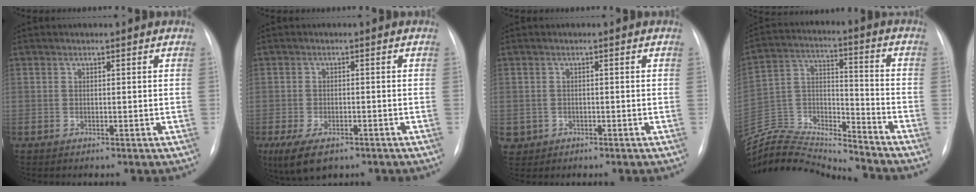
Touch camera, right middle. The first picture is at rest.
{"total": 6.5, "force": [-4.2, 2.8, 4.1], "torque": [-0.085, -0.015, -0.064]}
{"total": 2.1, "force": [-0.6, 2.0, 0.1], "torque": [0.003, 0.007, -0.005]}
{"total": 19.7, "force": [-19.4, 0.1, 3.3], "torque": [-0.060, 0.034, -0.326]}